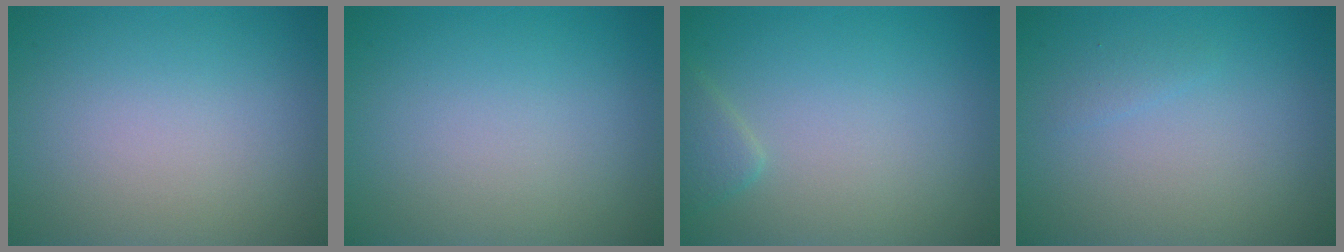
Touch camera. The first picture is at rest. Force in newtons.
{"total": 0.0}
{"total": 1.4, "press": 1.4, "slide": 0.1}
{"total": 0.6, "press": 0.6, "slide": 0.0}